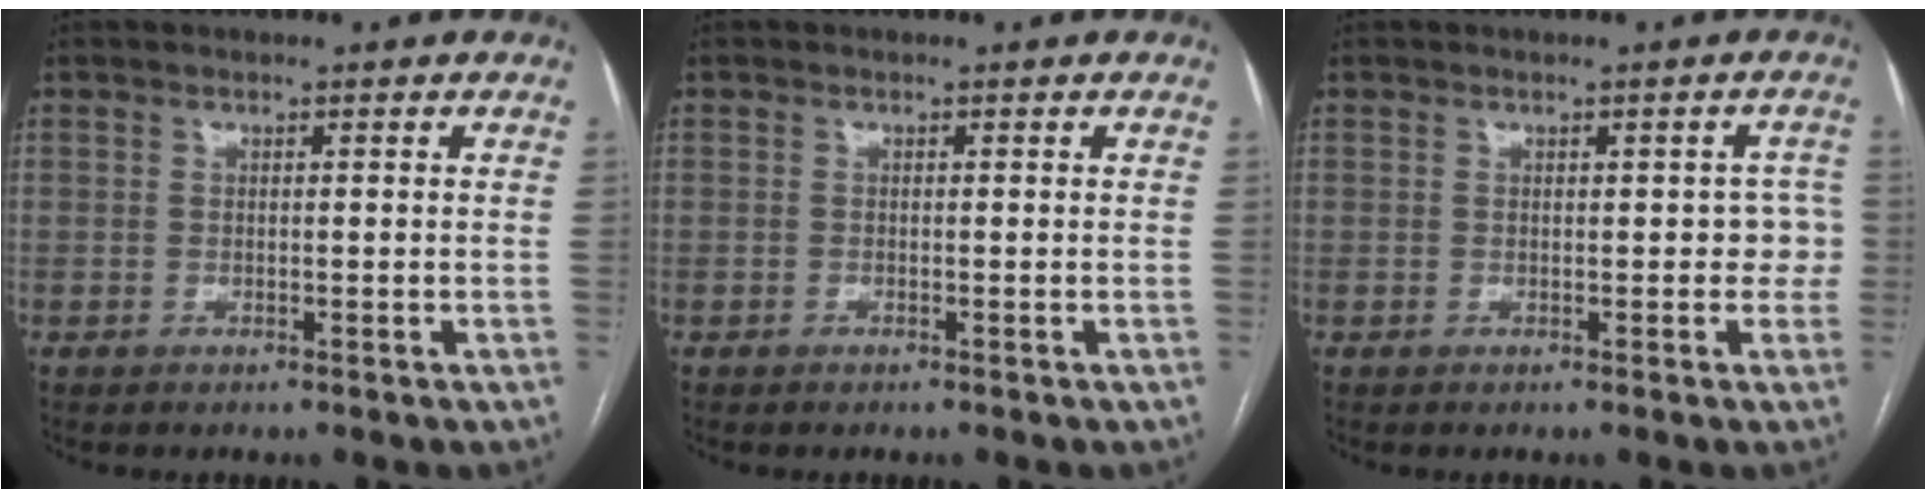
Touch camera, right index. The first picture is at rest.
{"total": 0.0}
{"total": 3.0, "force": [-0.1, 1.9, 2.3], "torque": [-0.010, 0.025, 0.000]}